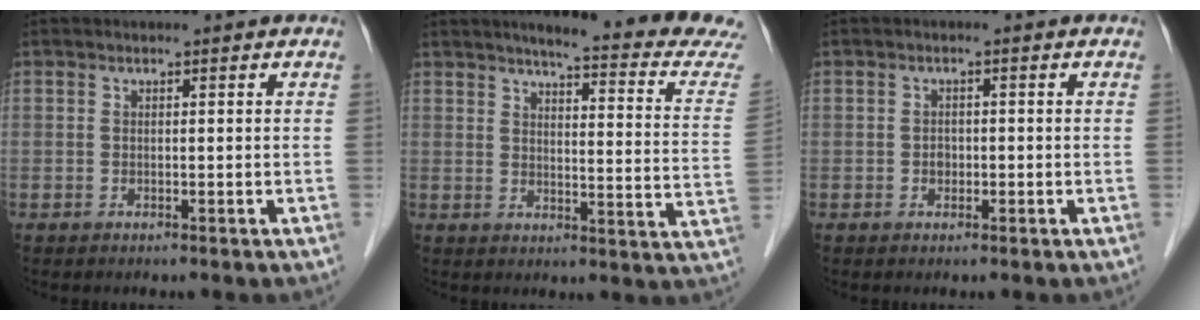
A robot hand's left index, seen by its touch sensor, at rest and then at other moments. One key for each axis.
{"total": 18.2, "fx": 16.7, "fy": -0.6, "fz": 7.2, "tx": -0.087, "ty": -0.086, "tz": 0.181}
{"total": 1.2, "fx": -0.4, "fy": 1.0, "fz": 0.6, "tx": -0.009, "ty": 0.004, "tz": -0.005}